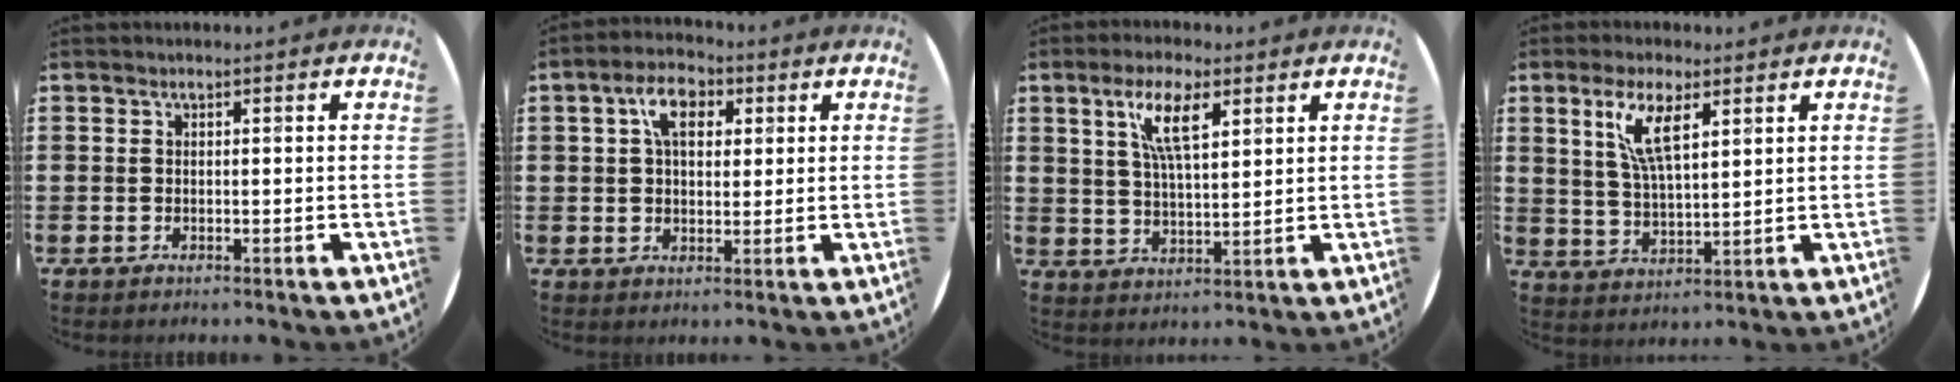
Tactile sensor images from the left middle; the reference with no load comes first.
{"total": 5.6, "force": [2.6, 3.4, 3.7], "torque": [-0.060, 0.008, 0.040]}
{"total": 7.3, "force": [4.1, 2.3, 5.6], "torque": [-0.115, 0.006, 0.070]}
{"total": 7.0, "force": [3.9, 2.1, 5.5], "torque": [-0.111, 0.006, 0.065]}